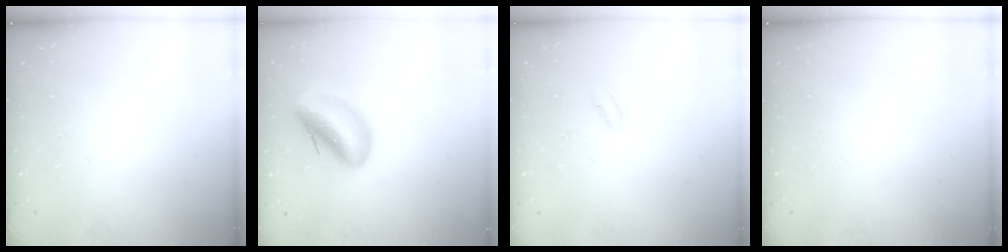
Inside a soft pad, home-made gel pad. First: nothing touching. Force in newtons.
{"total": 10.4, "press": 10.0, "slide": 2.7}
{"total": 1.0, "press": 0.9, "slide": 0.5}
{"total": 0.0}